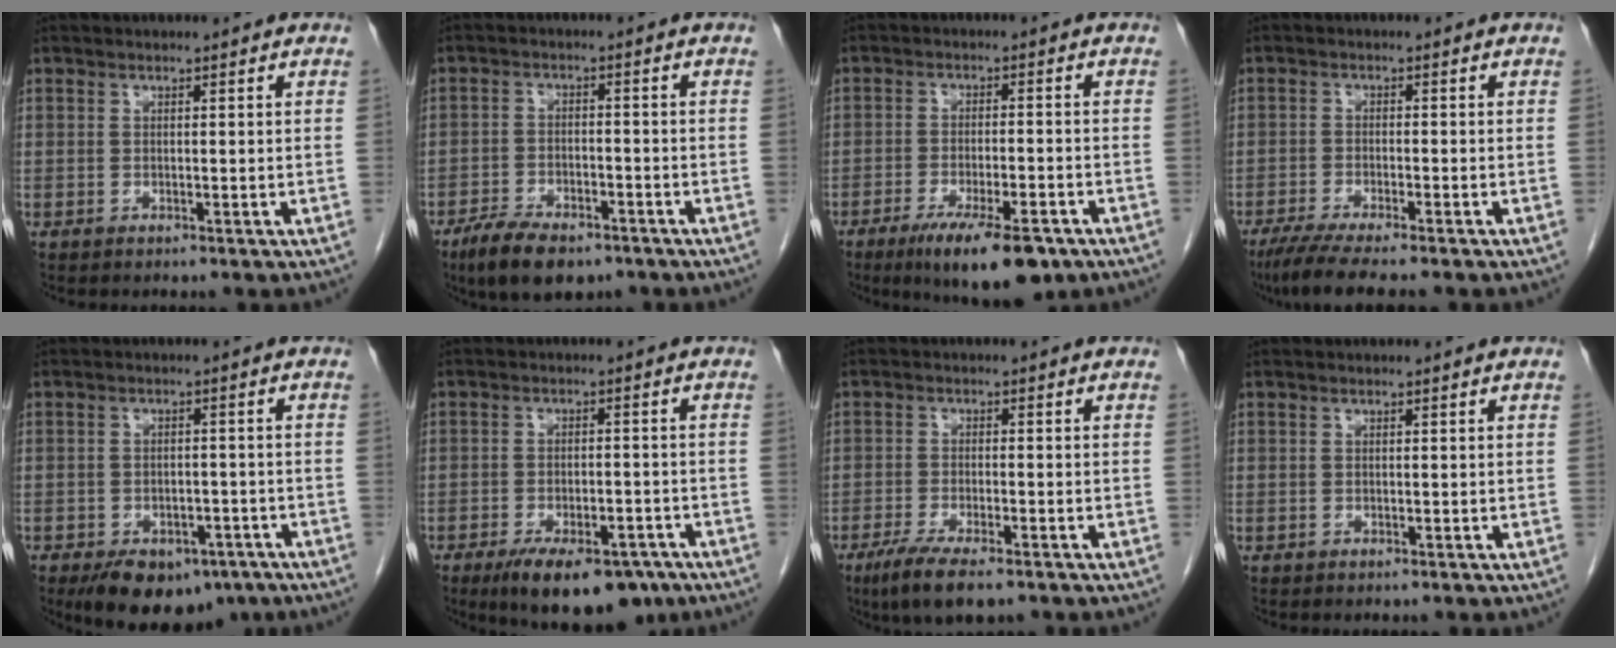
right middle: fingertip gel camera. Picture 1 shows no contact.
{"total": 8.8, "force": [-6.3, 3.5, 5.0], "torque": [-0.088, -0.008, -0.105]}
{"total": 11.4, "force": [-7.4, 2.7, 8.2], "torque": [-0.128, -0.018, -0.115]}
{"total": 7.4, "force": [-5.9, 0.2, 4.4], "torque": [-0.071, -0.019, -0.098]}
{"total": 10.3, "force": [-7.2, 5.2, 5.1], "torque": [-0.070, 0.002, -0.106]}
{"total": 12.7, "force": [-8.9, 5.2, 7.4], "torque": [-0.105, -0.002, -0.132]}
{"total": 7.5, "force": [-5.2, 1.6, 5.2], "torque": [-0.090, -0.016, -0.084]}
{"total": 0.0}